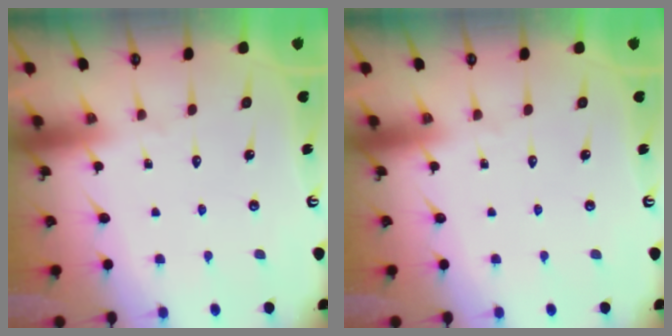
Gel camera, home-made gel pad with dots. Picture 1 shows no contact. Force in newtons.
{"total": 0.0}